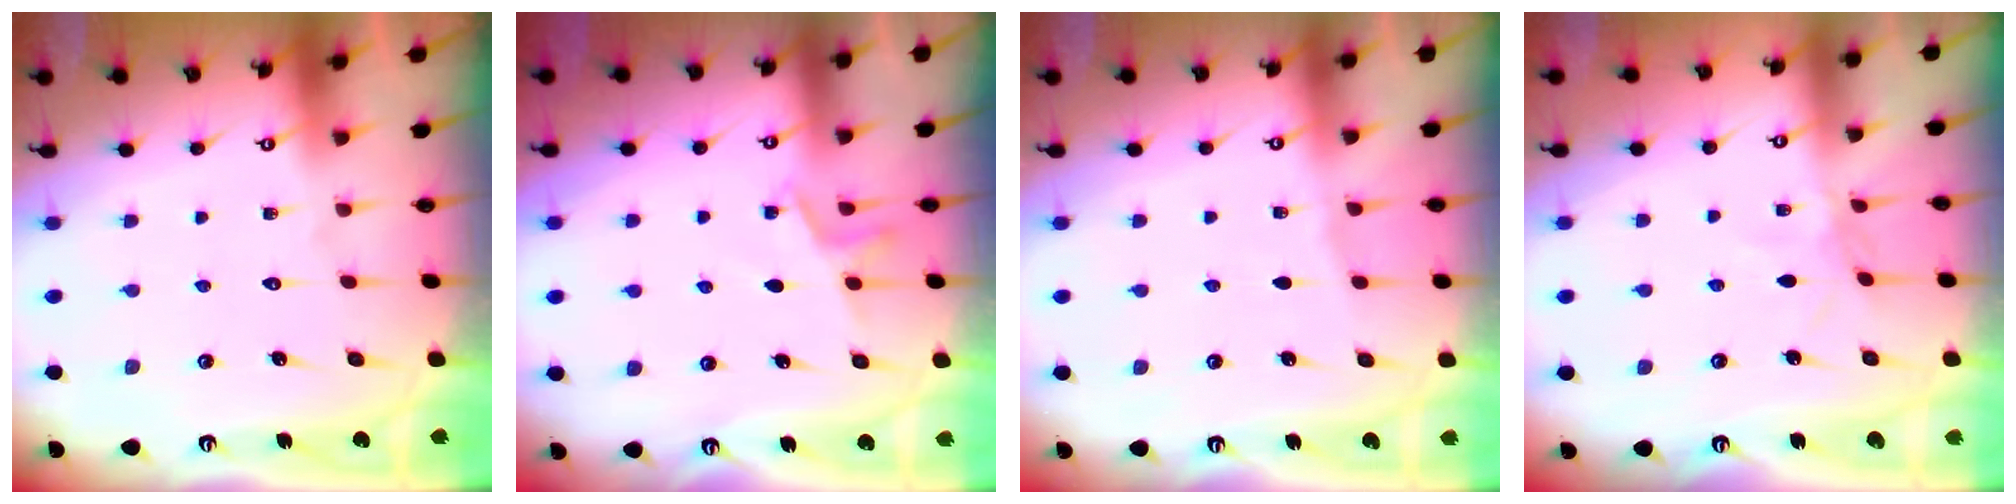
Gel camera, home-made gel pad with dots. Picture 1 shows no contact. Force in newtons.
{"total": 6.2, "press": 5.9, "slide": 2.0}
{"total": 1.8, "press": 1.8, "slide": 0.3}
{"total": 2.7, "press": 2.6, "slide": 0.3}